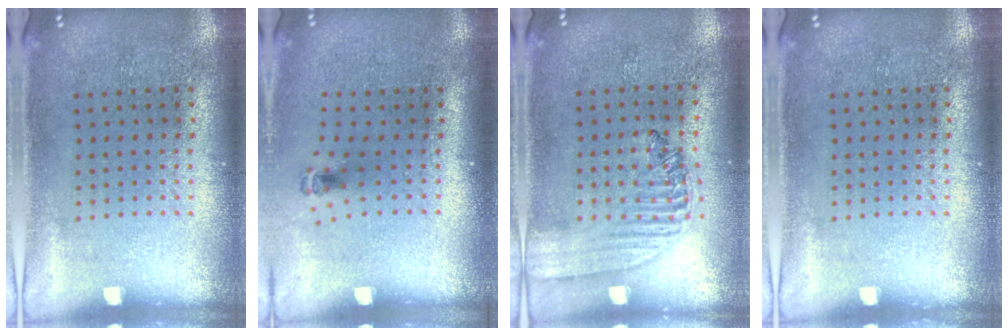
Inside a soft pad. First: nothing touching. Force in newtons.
{"total": 0.6, "press": 0.4, "slide": 0.5}
{"total": 1.6, "press": 1.4, "slide": 0.7}
{"total": 0.0}